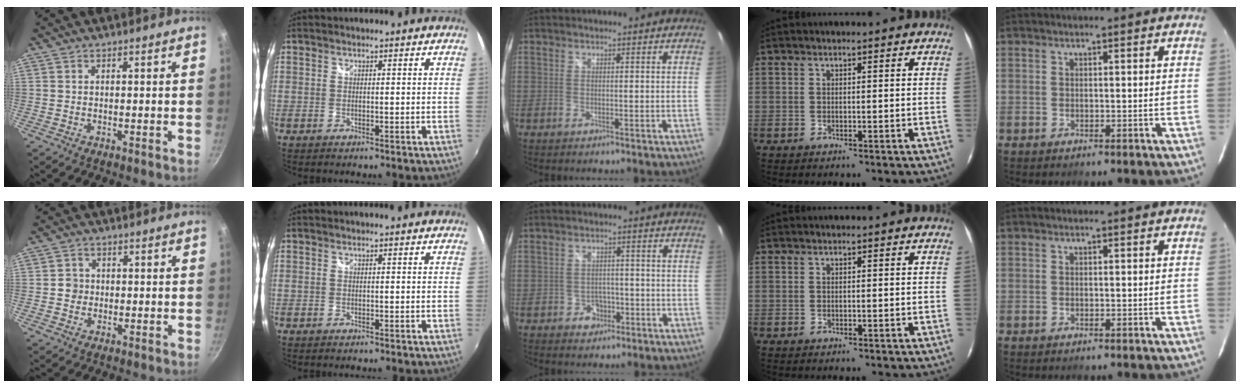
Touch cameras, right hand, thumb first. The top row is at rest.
{"thumb": {"total": 2.6, "force": [-0.2, 2.5, 0.7], "torque": [0.004, 0.007, -0.006]}, "middle": {"total": 3.6, "force": [-1.6, 3.1, 0.8], "torque": [-0.024, 0.008, -0.017]}}